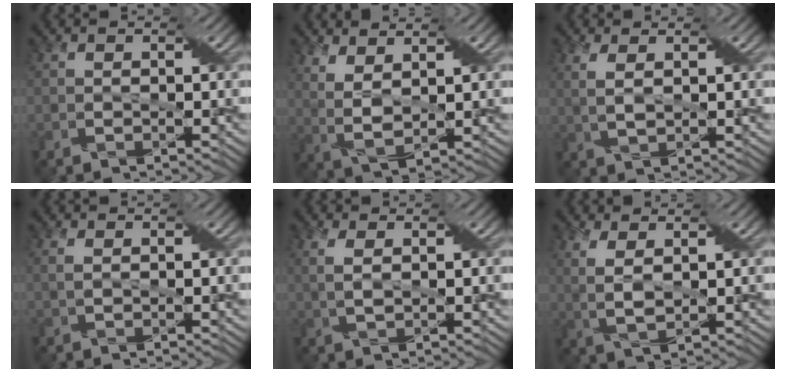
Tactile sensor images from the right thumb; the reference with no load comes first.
{"total": 4.8, "force": [3.0, 1.4, 3.4], "torque": [-0.086, -0.004, 0.065]}
{"total": 2.8, "force": [1.1, 0.8, 2.4], "torque": [-0.057, 0.002, 0.023]}
{"total": 1.3, "force": [0.5, 0.5, 1.0], "torque": [-0.027, 0.004, 0.013]}
{"total": 2.6, "force": [1.0, 0.9, 2.3], "torque": [-0.055, 0.003, 0.021]}
{"total": 4.2, "force": [1.8, 1.4, 3.5], "torque": [-0.086, 0.002, 0.038]}